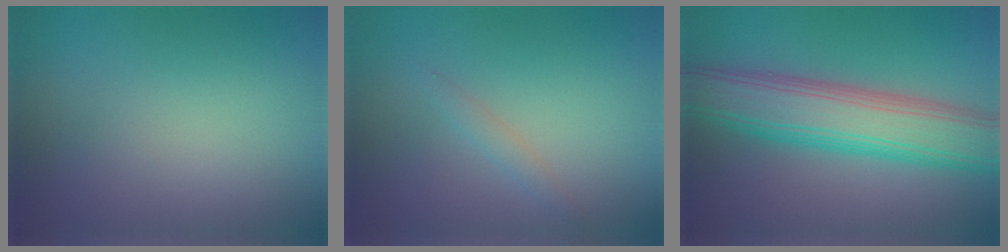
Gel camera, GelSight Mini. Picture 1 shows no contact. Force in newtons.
{"total": 1.0, "press": 0.9, "slide": 0.1}
{"total": 9.1, "press": 9.1, "slide": 0.2}